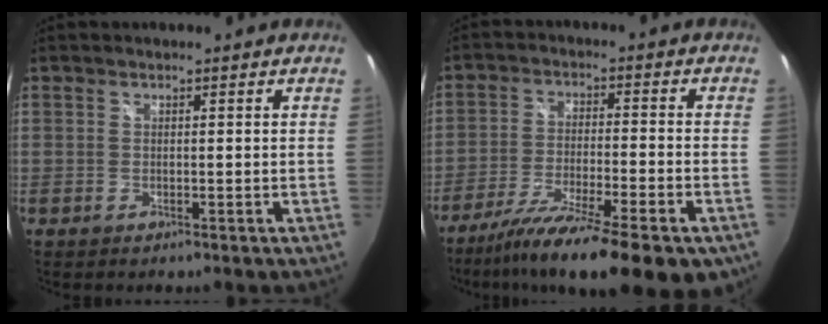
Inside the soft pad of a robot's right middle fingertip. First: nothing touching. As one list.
[{"total": 17.8, "force": [-12.9, 2.8, 11.9], "torque": [-0.210, -0.043, -0.205]}]